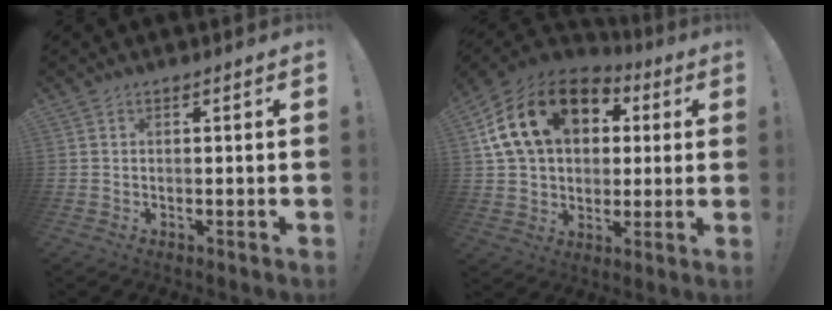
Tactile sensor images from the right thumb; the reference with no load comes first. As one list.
[{"total": 21.5, "force": [6.8, 15.3, 13.4], "torque": [-0.242, 0.002, 0.134]}]